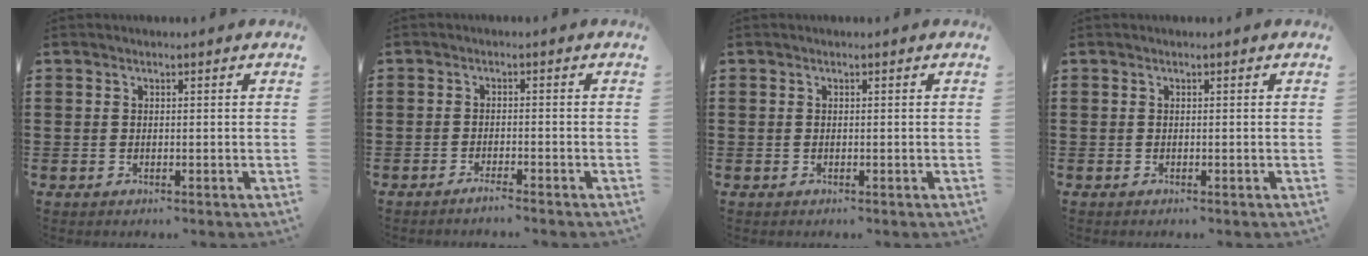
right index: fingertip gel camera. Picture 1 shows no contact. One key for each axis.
{"total": 1.6, "fx": -1.5, "fy": -0.1, "fz": 0.6, "tx": -0.010, "ty": 0.000, "tz": -0.027}
{"total": 0.0}
{"total": 0.0}